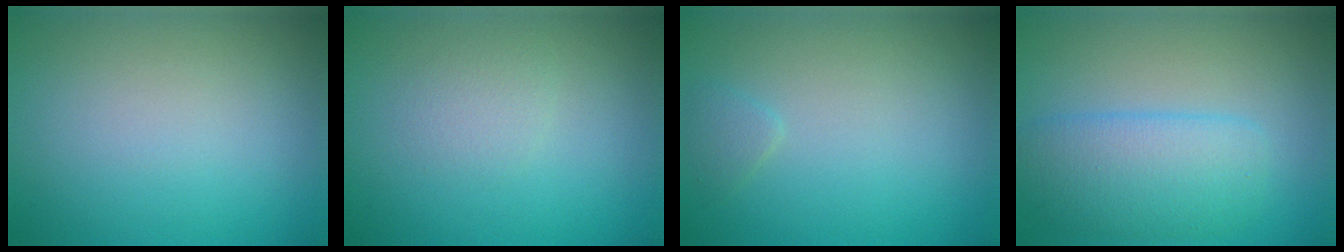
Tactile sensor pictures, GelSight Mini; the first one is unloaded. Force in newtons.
{"total": 1.3, "press": 1.3, "slide": 0.2}
{"total": 0.9, "press": 0.9, "slide": 0.1}
{"total": 4.4, "press": 4.4, "slide": 0.1}